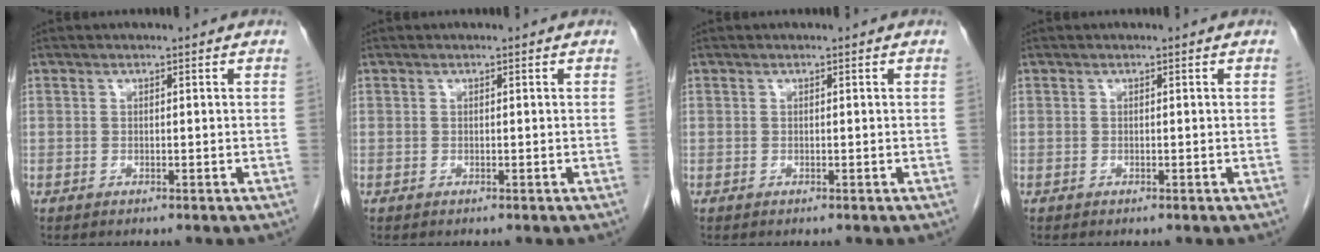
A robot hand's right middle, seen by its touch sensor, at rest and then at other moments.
{"total": 0.0}
{"total": 0.0}
{"total": 0.0}